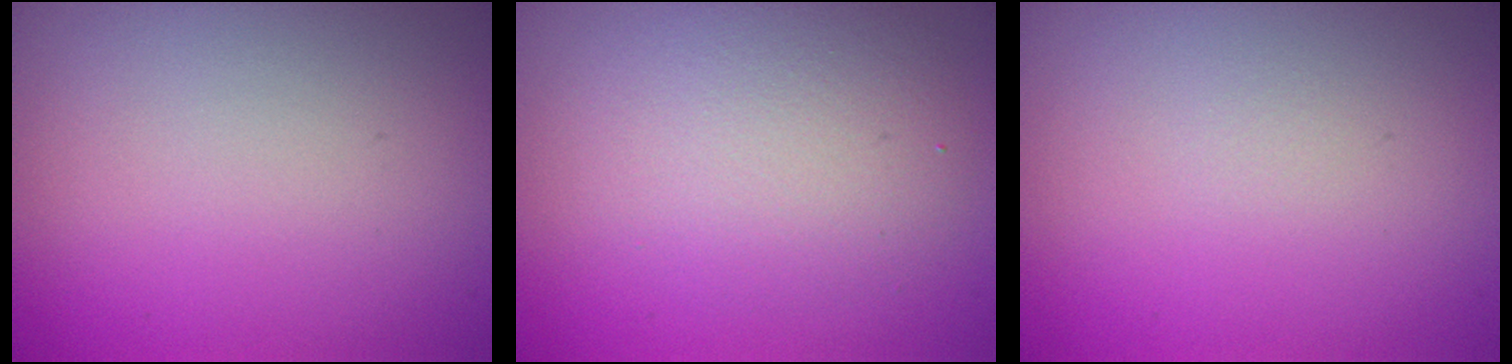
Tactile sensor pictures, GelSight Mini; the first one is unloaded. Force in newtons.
{"total": 4.0, "press": 4.0, "slide": 0.3}
{"total": 0.0}